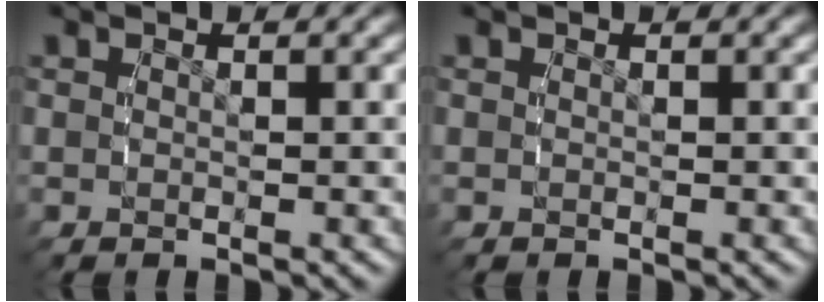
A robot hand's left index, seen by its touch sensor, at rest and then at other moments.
{"total": 0.0}